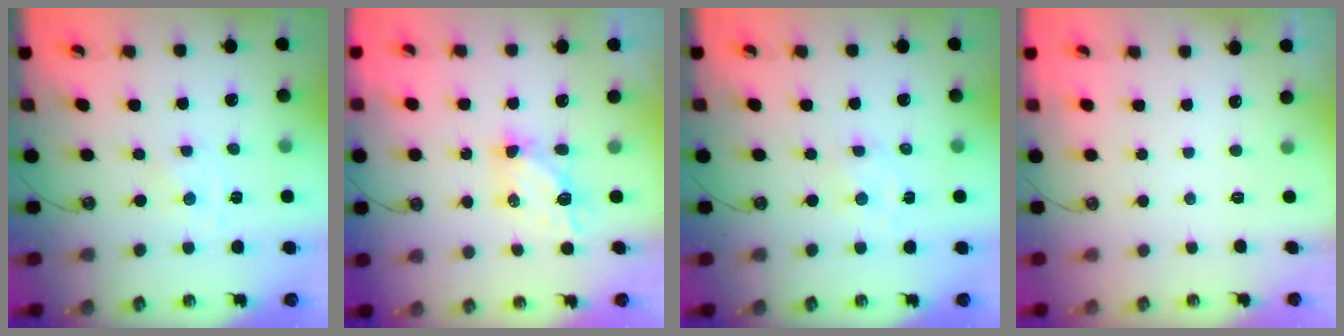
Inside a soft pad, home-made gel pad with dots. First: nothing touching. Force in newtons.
{"total": 5.9, "press": 5.9, "slide": 0.4}
{"total": 1.8, "press": 1.7, "slide": 0.3}
{"total": 0.0}